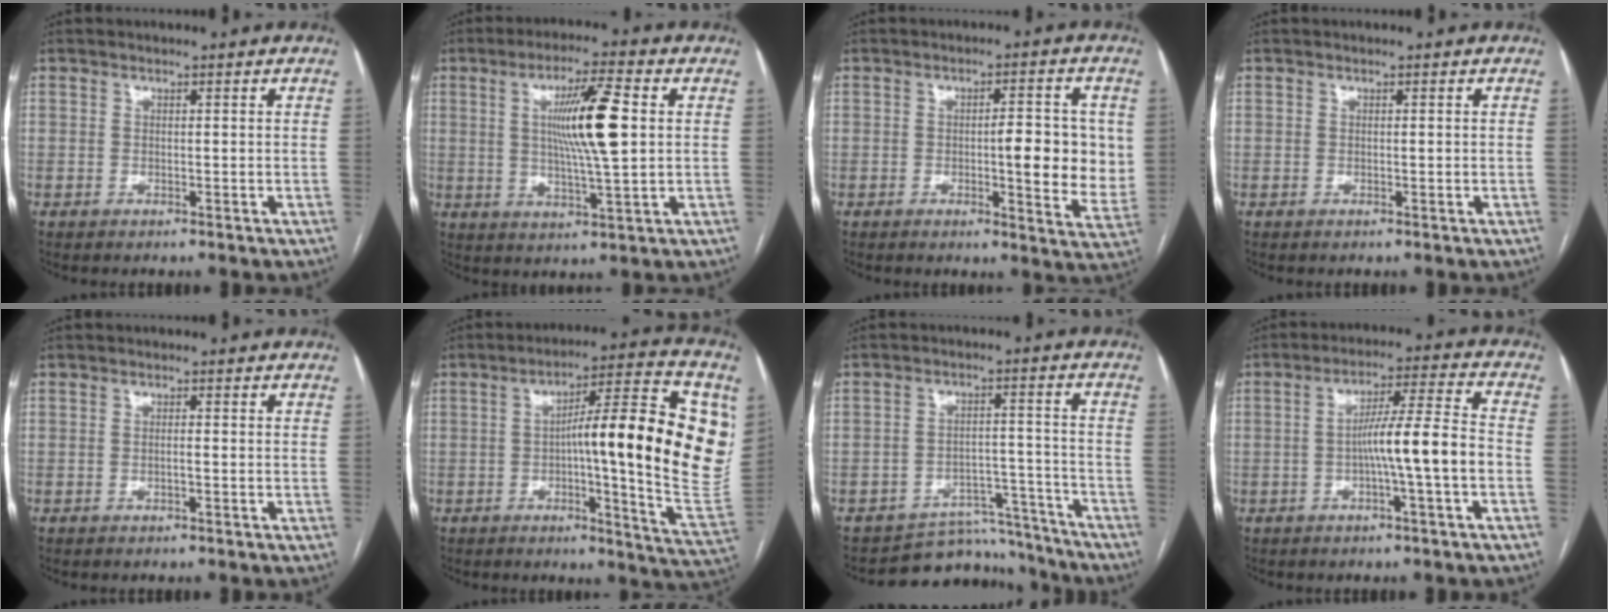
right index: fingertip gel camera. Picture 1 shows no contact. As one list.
[{"total": 11.2, "force": [1.9, 0.5, 11.0], "torque": [-0.195, -0.001, 0.034]}, {"total": 9.7, "force": [0.1, 2.3, 9.4], "torque": [-0.113, 0.003, 0.001]}, {"total": 0.6, "force": [-0.1, 0.0, 0.6], "torque": [-0.009, 0.000, 0.001]}, {"total": 0.8, "force": [-0.3, 0.0, 0.8], "torque": [-0.014, 0.002, -0.004]}, {"total": 22.1, "force": [3.3, 2.1, 21.7], "torque": [-0.235, 0.029, 0.041]}, {"total": 10.3, "force": [-9.6, 3.4, -0.8], "torque": [0.030, 0.051, -0.132]}, {"total": 9.3, "force": [-2.1, -0.6, 9.0], "torque": [-0.154, 0.015, -0.035]}]